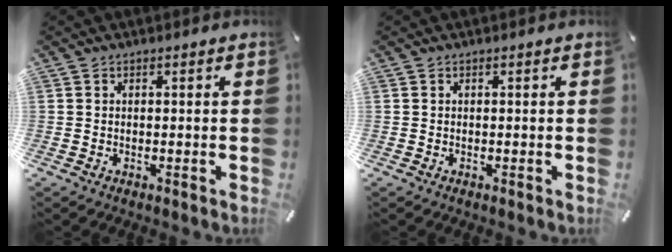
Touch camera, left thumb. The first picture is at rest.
{"total": 0.0}